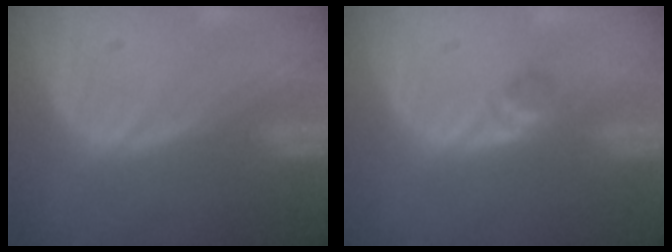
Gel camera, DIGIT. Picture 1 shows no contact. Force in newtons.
{"total": 1.6, "press": 1.4, "slide": 0.8}